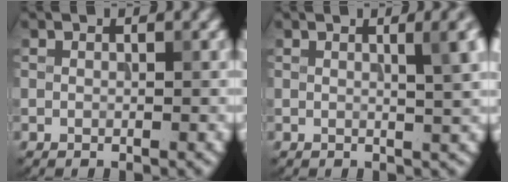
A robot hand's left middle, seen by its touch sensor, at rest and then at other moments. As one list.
[{"total": 4.5, "force": [1.3, 1.4, 4.0], "torque": [-0.036, 0.012, 0.015]}]